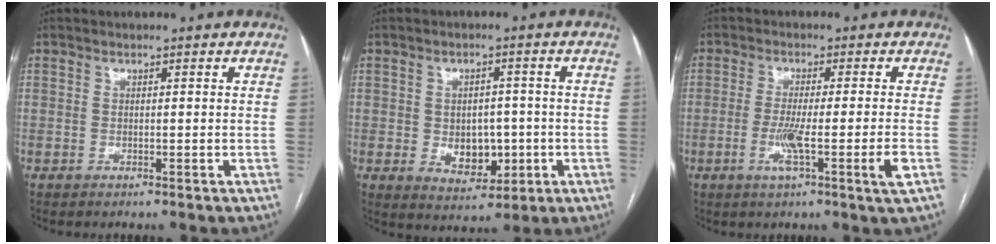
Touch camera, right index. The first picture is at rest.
{"total": 6.7, "force": [-1.0, 4.6, 4.7], "torque": [-0.062, 0.005, -0.003]}
{"total": 7.6, "force": [-2.4, -0.8, 7.1], "torque": [-0.128, -0.018, -0.044]}